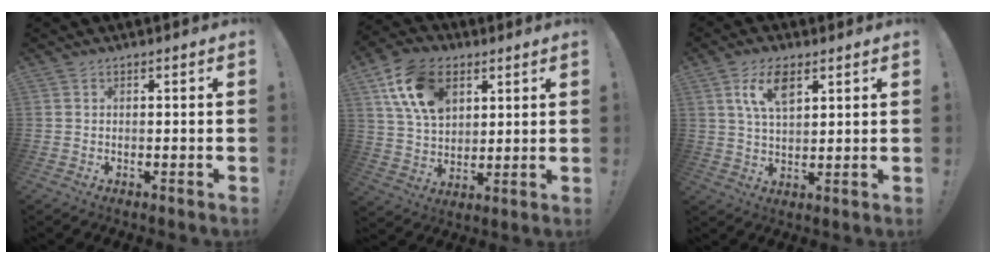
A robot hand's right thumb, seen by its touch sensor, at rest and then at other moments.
{"total": 16.5, "force": [7.2, 11.3, 9.7], "torque": [-0.153, -0.018, 0.142]}
{"total": 8.6, "force": [4.2, 4.0, 6.4], "torque": [-0.116, -0.004, 0.076]}